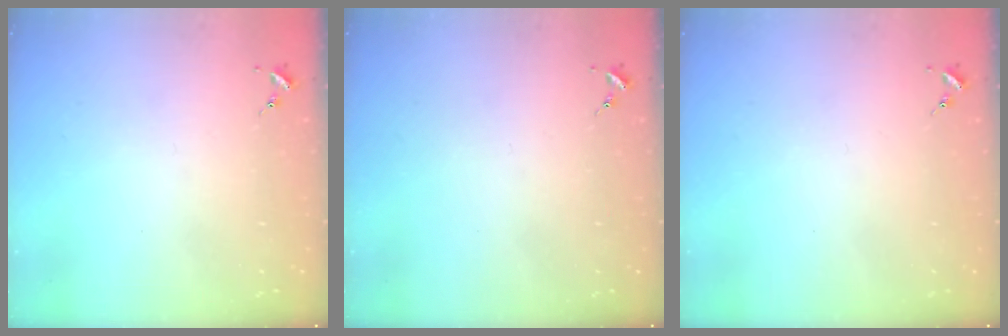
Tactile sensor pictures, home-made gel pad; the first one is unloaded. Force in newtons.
{"total": 0.0}
{"total": 0.0}